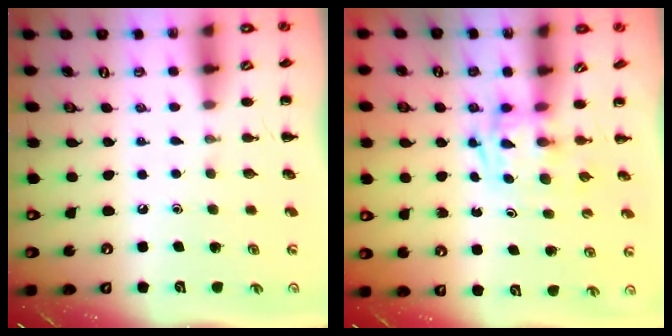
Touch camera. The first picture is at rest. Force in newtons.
{"total": 2.9, "press": 2.9, "slide": 0.1}